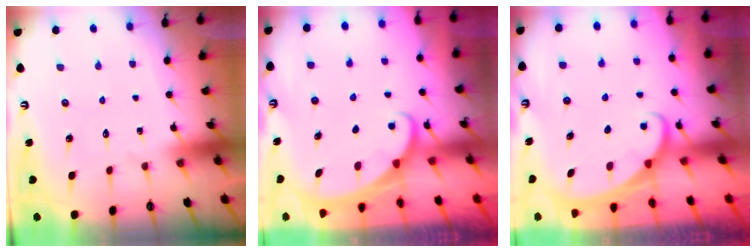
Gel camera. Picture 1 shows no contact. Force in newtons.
{"total": 1.5, "press": 1.5, "slide": 0.1}
{"total": 1.6, "press": 1.6, "slide": 0.0}